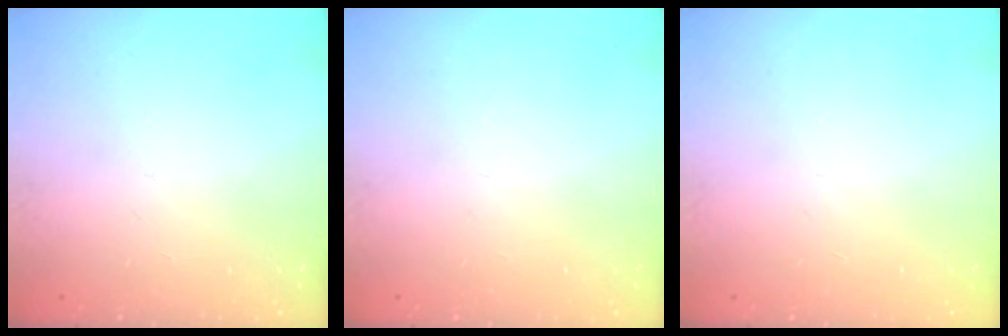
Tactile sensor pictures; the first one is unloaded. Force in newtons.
{"total": 0.0}
{"total": 0.0}